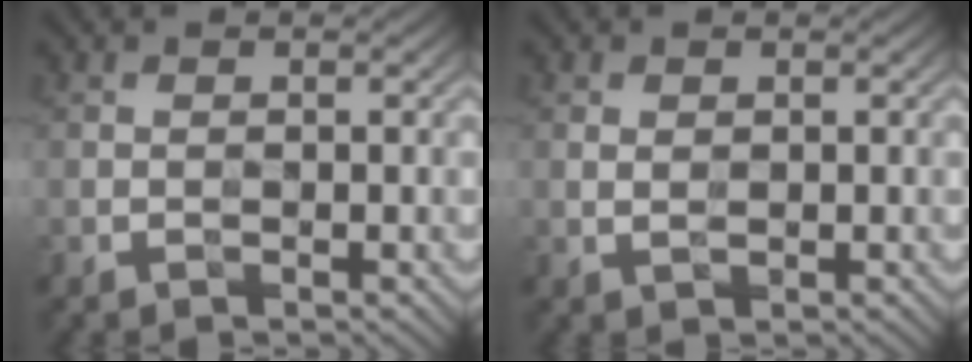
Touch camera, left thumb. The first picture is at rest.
{"total": 1.0, "force": [0.4, 0.7, 0.6], "torque": [-0.015, -0.003, 0.009]}